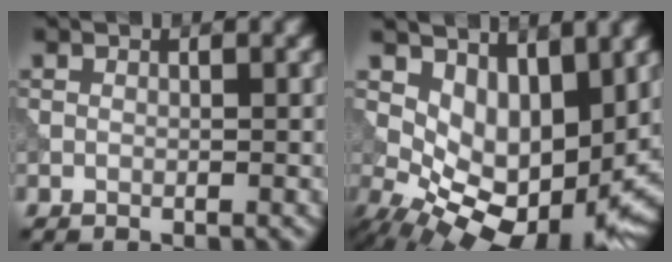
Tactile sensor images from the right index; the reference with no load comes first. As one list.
[{"total": 8.8, "force": [1.2, 4.8, 7.3], "torque": [-0.125, -0.027, 0.038]}]